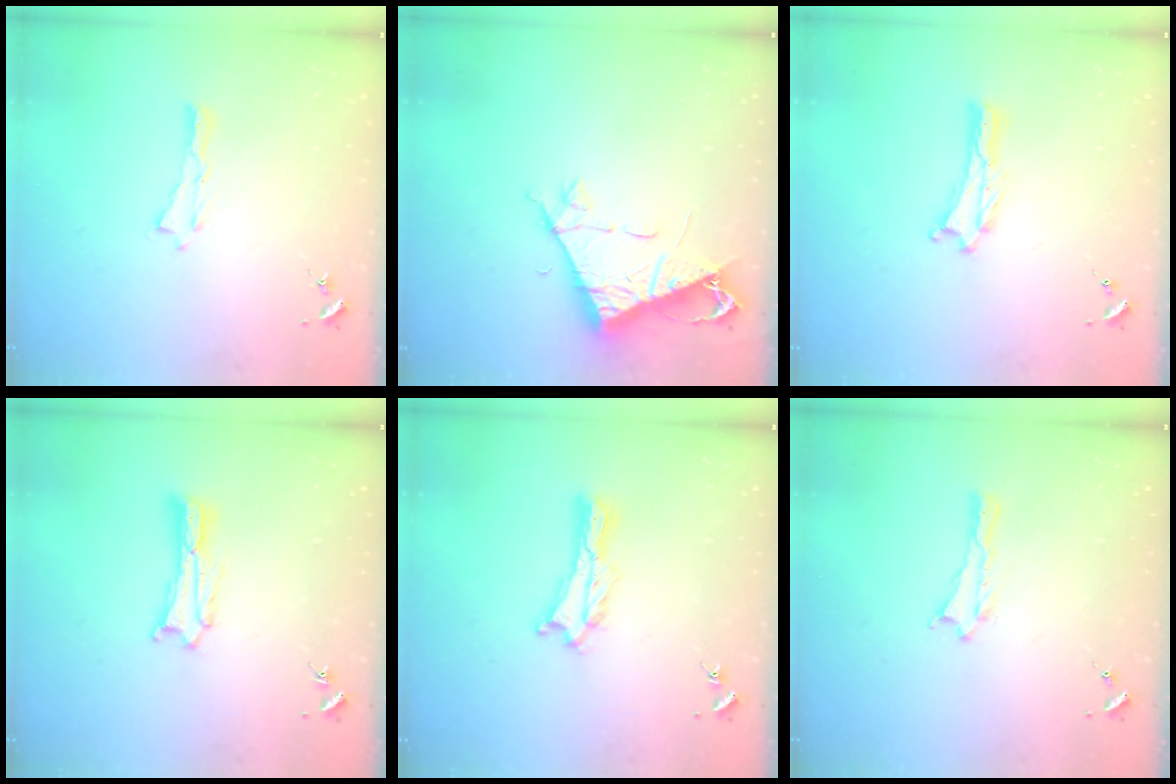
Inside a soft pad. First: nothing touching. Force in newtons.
{"total": 7.9, "press": 7.8, "slide": 0.9}
{"total": 0.0}
{"total": 1.2, "press": 1.2, "slide": 0.2}
{"total": 1.8, "press": 1.8, "slide": 0.2}
{"total": 0.0}